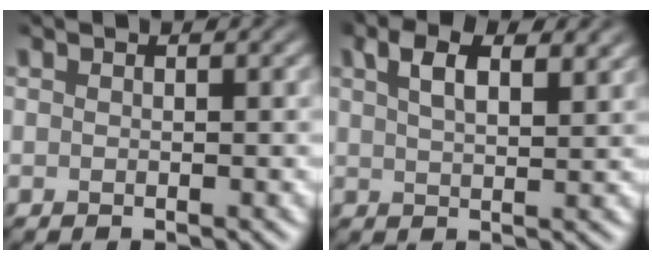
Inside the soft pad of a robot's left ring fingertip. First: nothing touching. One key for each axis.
{"total": 4.8, "fx": 2.6, "fy": 2.1, "fz": 3.4, "tx": -0.061, "ty": 0.014, "tz": 0.039}